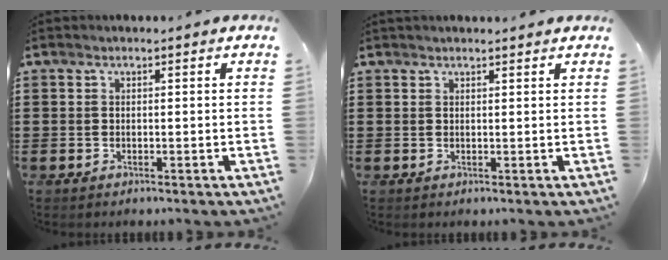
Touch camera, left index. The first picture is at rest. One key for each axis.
{"total": 0.9, "fx": 0.8, "fy": 0.1, "fz": 0.2, "tx": -0.007, "ty": 0.000, "tz": 0.016}